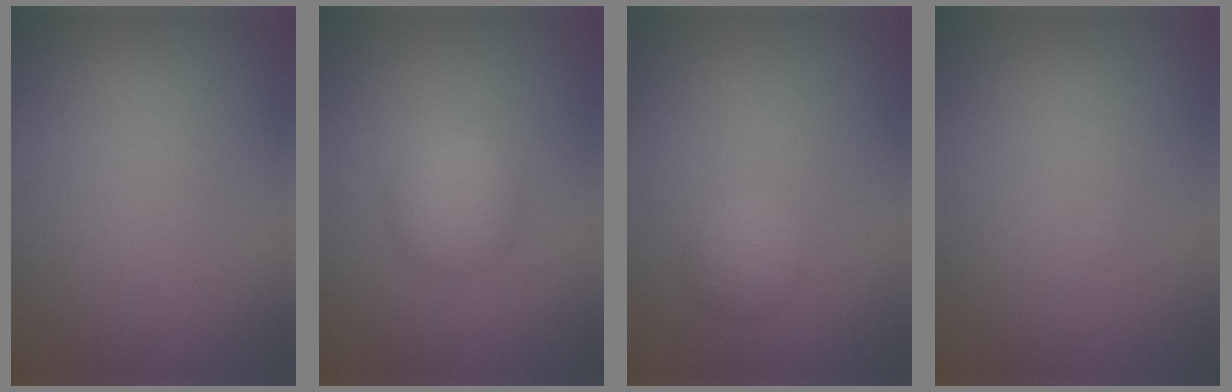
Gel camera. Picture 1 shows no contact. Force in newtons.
{"total": 2.7, "press": 2.7, "slide": 0.1}
{"total": 1.6, "press": 1.6, "slide": 0.0}
{"total": 0.0}